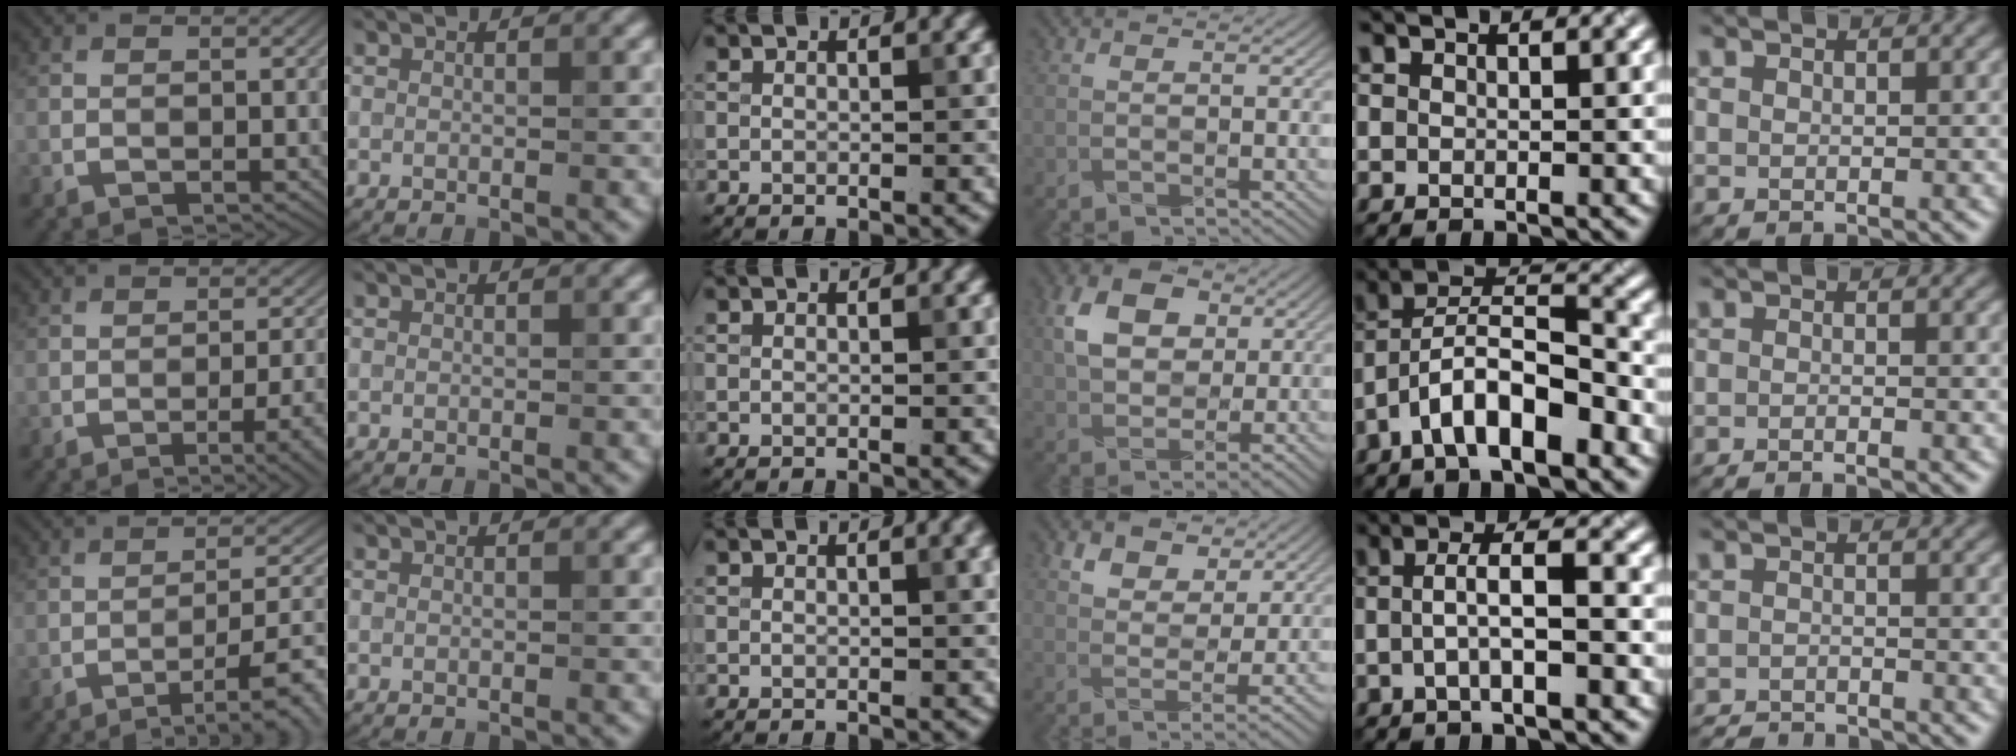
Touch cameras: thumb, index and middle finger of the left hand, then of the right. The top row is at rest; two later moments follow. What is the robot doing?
{"motion": "wrap", "object": "scarf"}